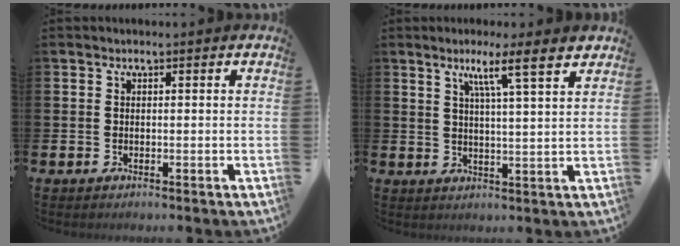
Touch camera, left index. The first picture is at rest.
{"total": 6.3, "force": [4.8, 0.2, 4.2], "torque": [-0.072, -0.027, 0.073]}